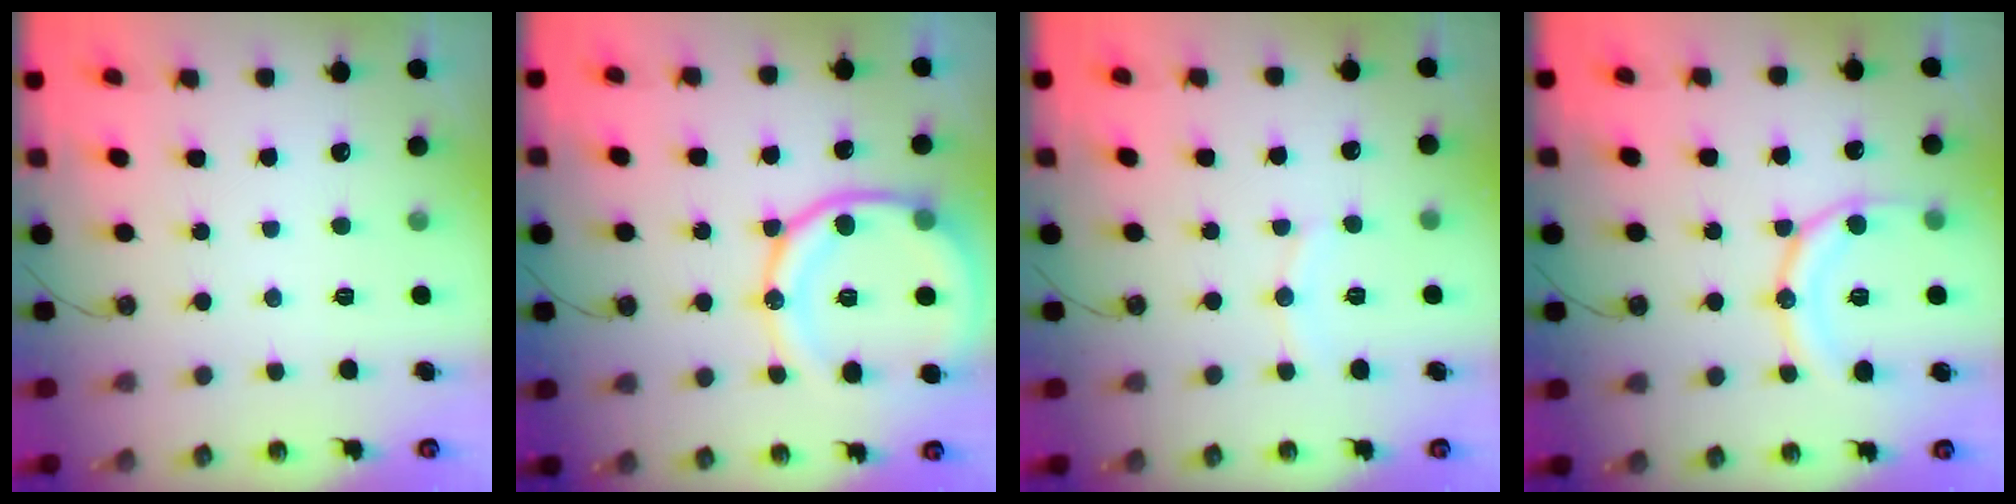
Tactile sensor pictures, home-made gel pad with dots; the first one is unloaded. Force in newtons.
{"total": 17.3, "press": 17.3, "slide": 1.7}
{"total": 7.0, "press": 7.0, "slide": 0.4}
{"total": 14.1, "press": 14.0, "slide": 1.5}